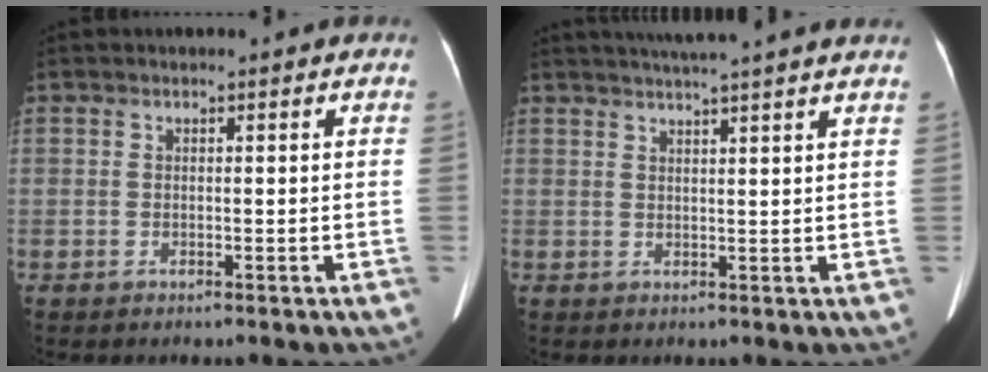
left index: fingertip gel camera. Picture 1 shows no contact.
{"total": 10.0, "force": [8.7, -0.8, 5.0], "torque": [-0.078, 0.025, 0.104]}